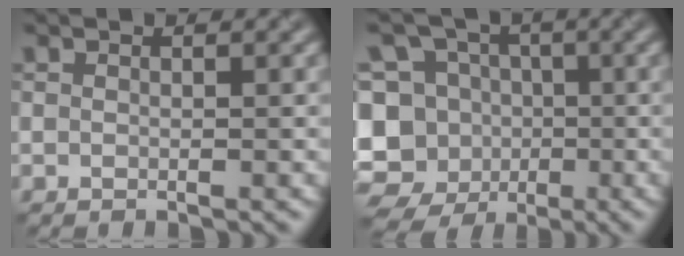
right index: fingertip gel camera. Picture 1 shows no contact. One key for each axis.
{"total": 13.5, "fx": -4.8, "fy": 11.8, "fz": 4.5, "tx": -0.093, "ty": 0.005, "tz": -0.087}